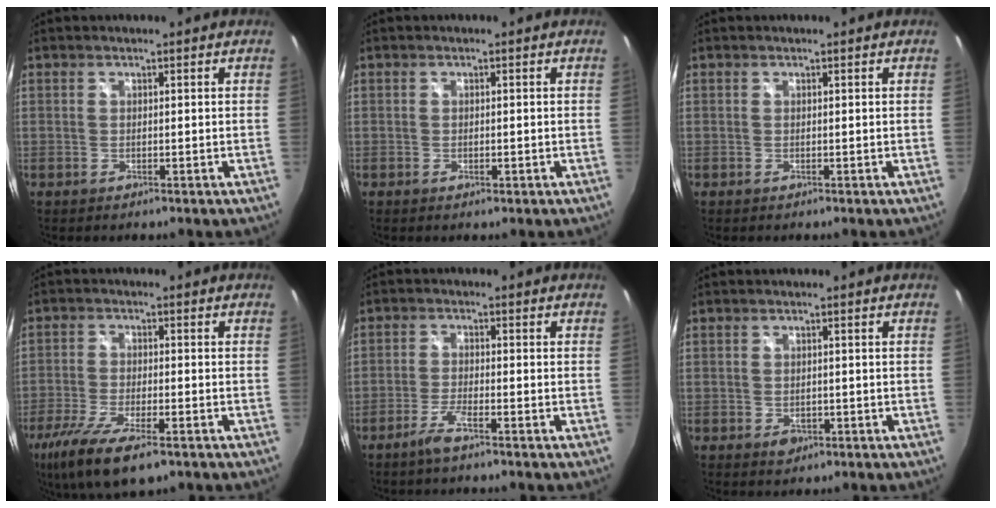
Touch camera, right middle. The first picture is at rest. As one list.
[{"total": 1.0, "force": [-0.5, 0.6, 0.7], "torque": [-0.010, -0.002, -0.009]}, {"total": 0.0}, {"total": 13.5, "force": [-8.5, 4.0, 9.6], "torque": [-0.212, -0.050, -0.156]}, {"total": 3.8, "force": [-2.9, 0.2, 2.4], "torque": [-0.067, -0.004, -0.059]}, {"total": 2.2, "force": [-1.0, 1.6, 1.1], "torque": [-0.018, -0.003, -0.013]}]